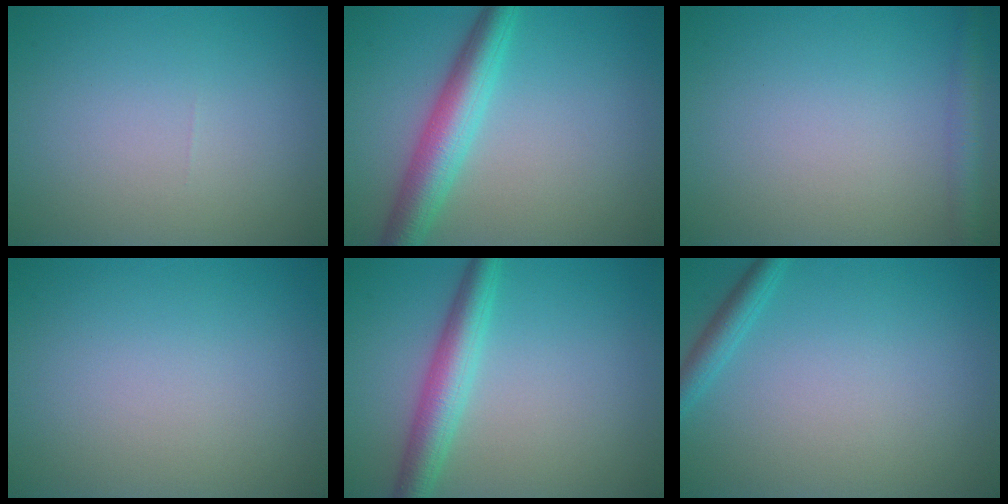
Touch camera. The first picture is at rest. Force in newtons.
{"total": 5.0, "press": 5.0, "slide": 0.1}
{"total": 2.1, "press": 2.1, "slide": 0.1}
{"total": 0.0}
{"total": 4.1, "press": 4.1, "slide": 0.0}
{"total": 1.8, "press": 1.8, "slide": 0.1}